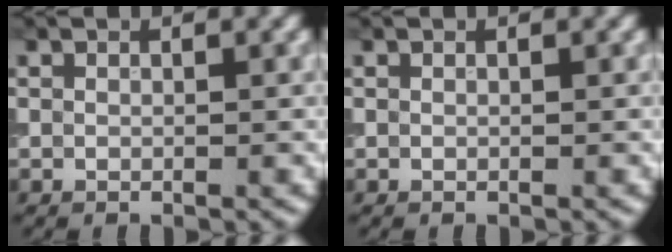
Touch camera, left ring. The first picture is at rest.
{"total": 0.0}